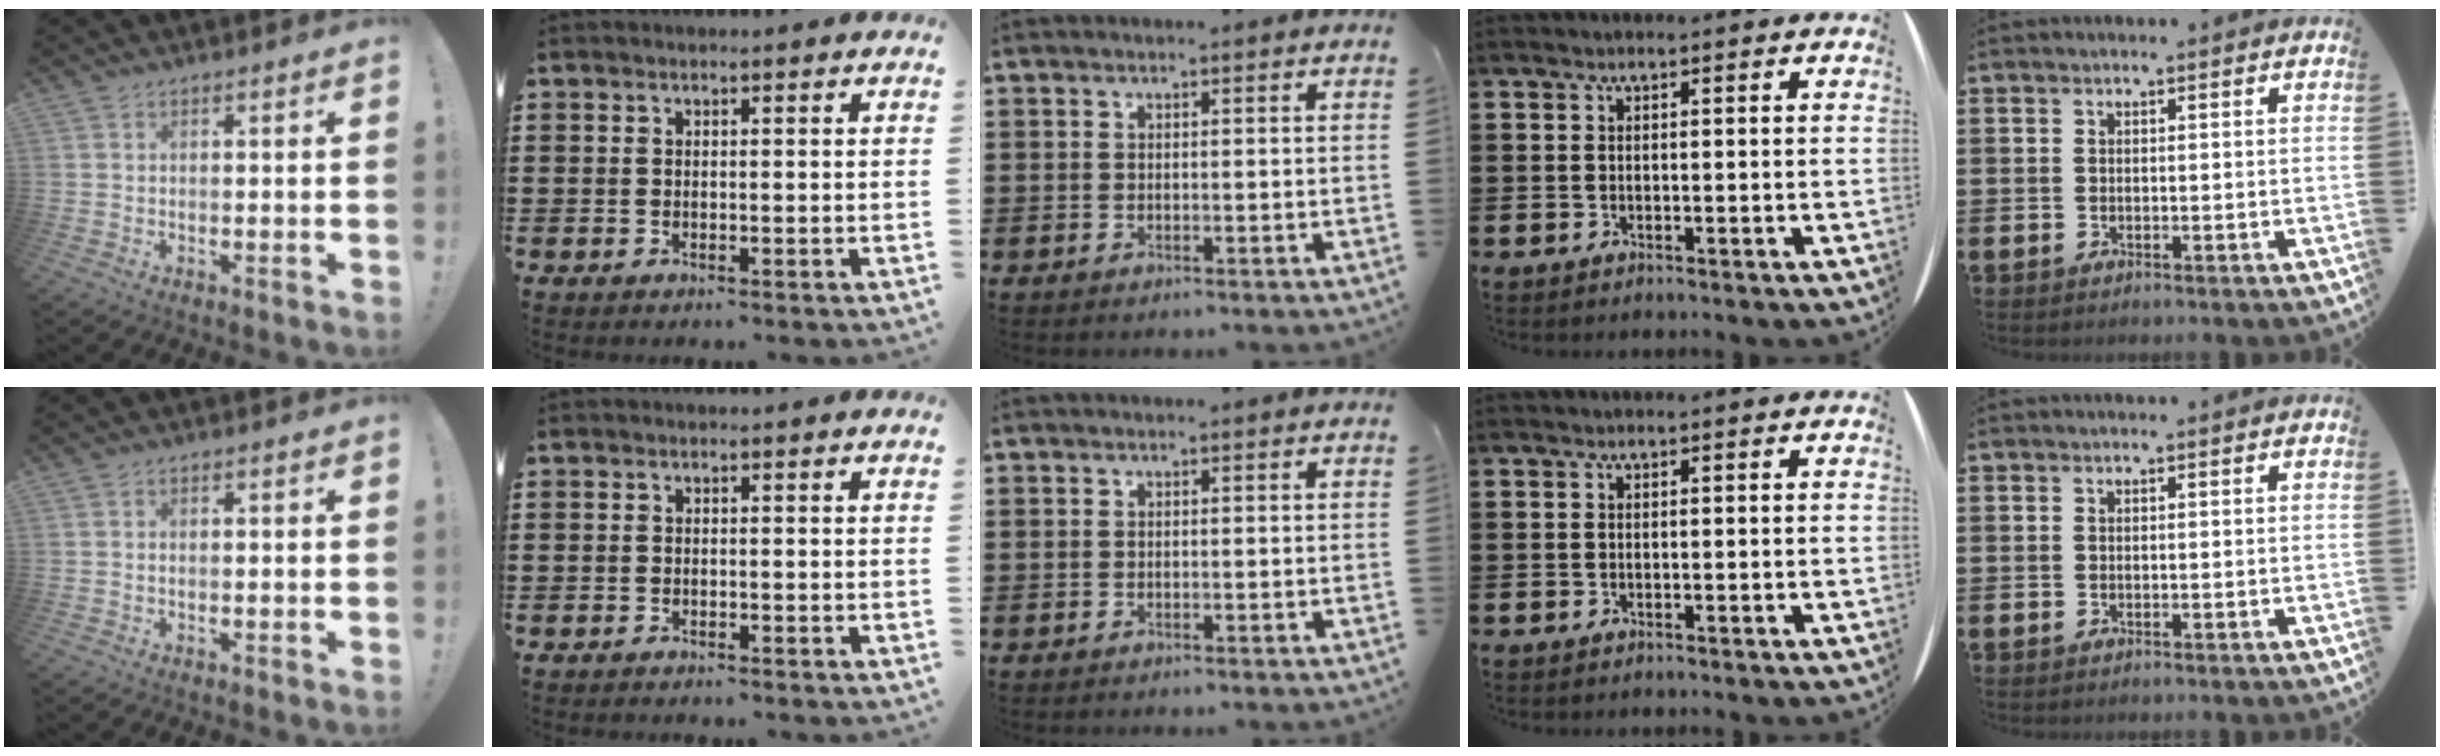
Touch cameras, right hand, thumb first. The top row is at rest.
{"thumb": {"total": 0.6, "force": [-0.2, 0.1, 0.5], "torque": [-0.012, 0.001, -0.004]}, "index": {"total": 0.7, "force": [-0.6, 0.1, 0.0], "torque": [-0.001, 0.000, -0.014]}}